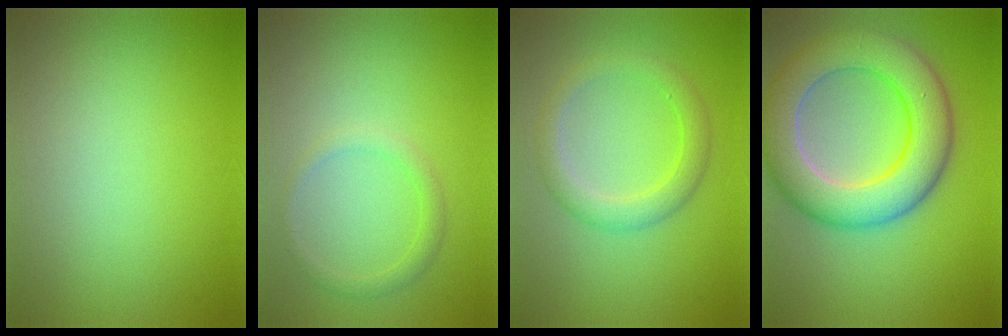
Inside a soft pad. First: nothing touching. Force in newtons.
{"total": 1.5, "press": 1.5, "slide": 0.1}
{"total": 2.9, "press": 2.9, "slide": 0.1}
{"total": 9.1, "press": 9.1, "slide": 0.5}